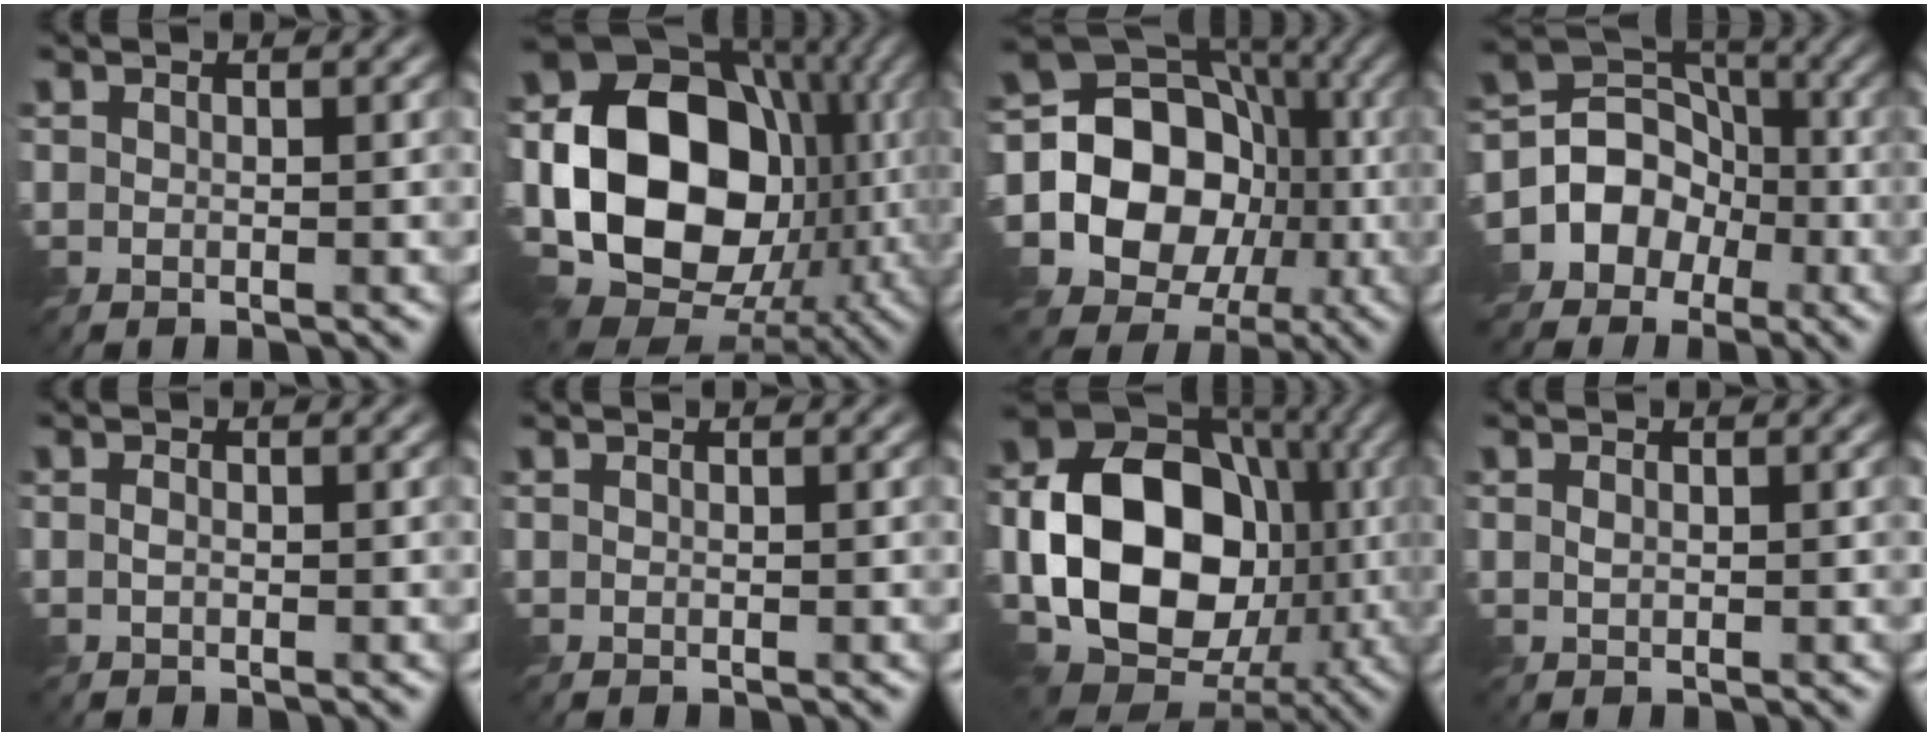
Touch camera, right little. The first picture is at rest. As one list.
[{"total": 21.0, "force": [-1.4, 15.9, 13.6], "torque": [-0.267, -0.002, -0.027]}, {"total": 18.5, "force": [-3.4, 16.0, 8.6], "torque": [-0.186, 0.019, -0.083]}, {"total": 9.7, "force": [-4.1, 8.2, 3.1], "torque": [-0.047, 0.006, -0.094]}, {"total": 0.7, "force": [-0.4, 0.4, 0.4], "torque": [-0.009, 0.000, -0.010]}, {"total": 0.0}, {"total": 16.2, "force": [-2.4, 12.1, 10.5], "torque": [-0.176, -0.013, -0.042]}, {"total": 0.5, "force": [0.0, 0.4, 0.4], "torque": [-0.010, -0.002, 0.000]}]